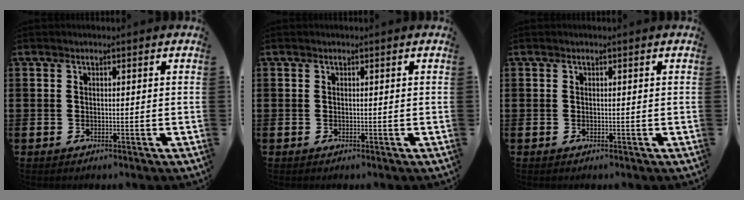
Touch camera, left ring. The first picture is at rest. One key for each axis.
{"total": 0.0}
{"total": 0.0}